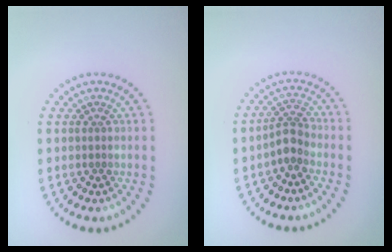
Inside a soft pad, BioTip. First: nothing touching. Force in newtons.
{"total": 2.3, "press": 1.9, "slide": 1.4}